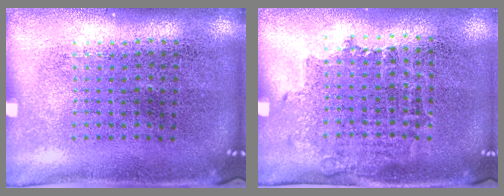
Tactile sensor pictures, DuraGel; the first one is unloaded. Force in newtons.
{"total": 1.0, "press": 0.9, "slide": 0.6}